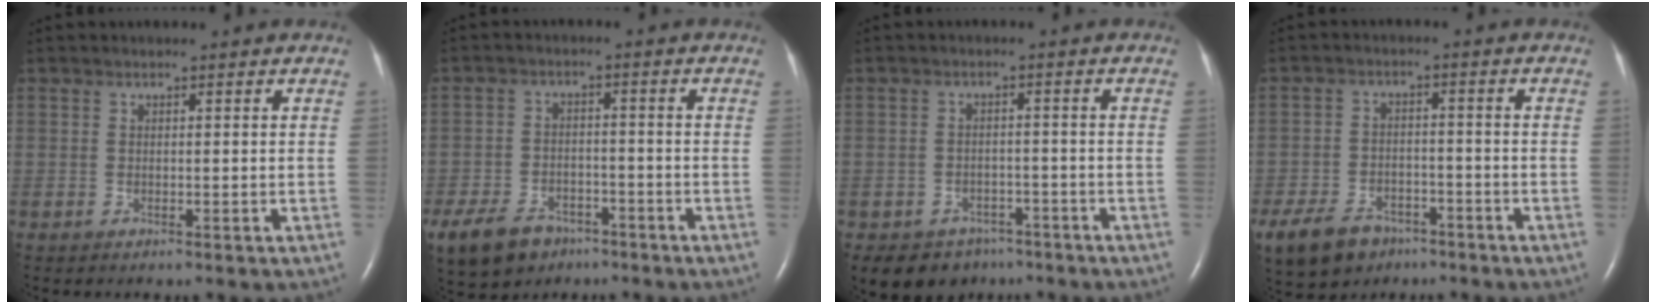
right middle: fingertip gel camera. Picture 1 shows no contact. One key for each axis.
{"total": 11.6, "fx": -7.3, "fy": 7.3, "fz": 5.2, "tx": -0.127, "ty": -0.003, "tz": -0.118}
{"total": 6.2, "fx": -4.4, "fy": 4.3, "fz": 0.7, "tx": -0.008, "ty": 0.010, "tz": -0.061}
{"total": 11.7, "fx": -7.6, "fy": 7.3, "fz": 5.2, "tx": -0.126, "ty": -0.004, "tz": -0.122}